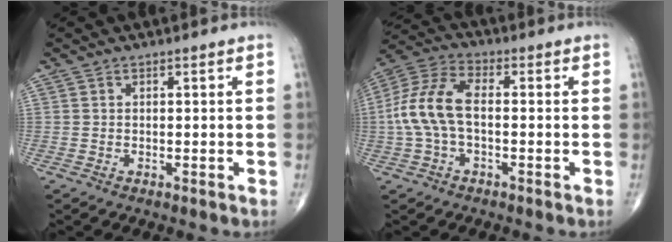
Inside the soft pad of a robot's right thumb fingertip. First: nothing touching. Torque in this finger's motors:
{"motor_torque": [0.24, 0.17, 1.20, -0.15, 0.42]}